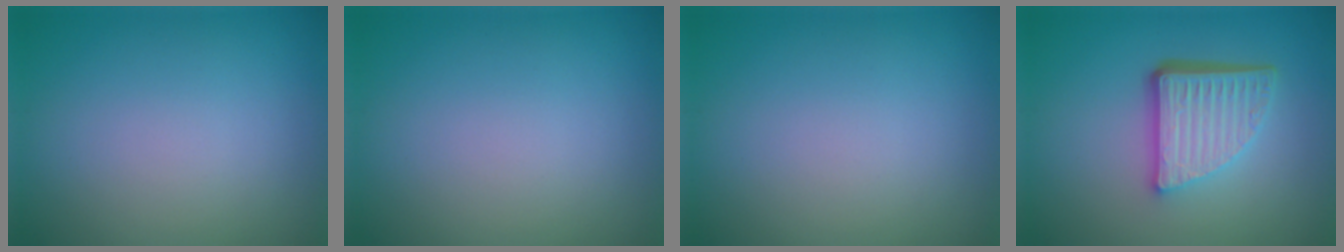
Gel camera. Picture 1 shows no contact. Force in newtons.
{"total": 0.0}
{"total": 0.0}
{"total": 5.6, "press": 3.8, "slide": 4.2}